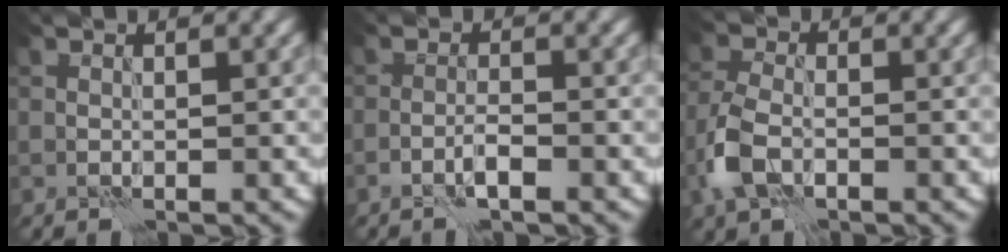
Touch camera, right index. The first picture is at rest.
{"total": 1.6, "force": [-1.0, 0.1, 1.2], "torque": [-0.020, 0.006, -0.022]}
{"total": 4.1, "force": [-1.7, 2.4, 2.8], "torque": [-0.071, 0.000, -0.044]}